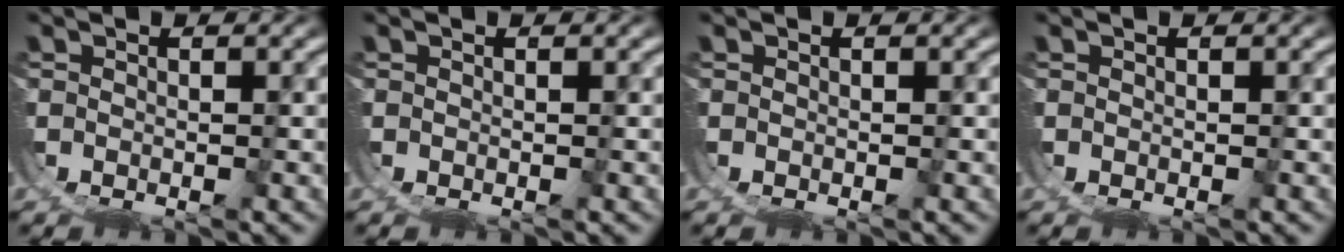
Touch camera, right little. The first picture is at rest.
{"total": 0.0}
{"total": 0.0}
{"total": 0.0}